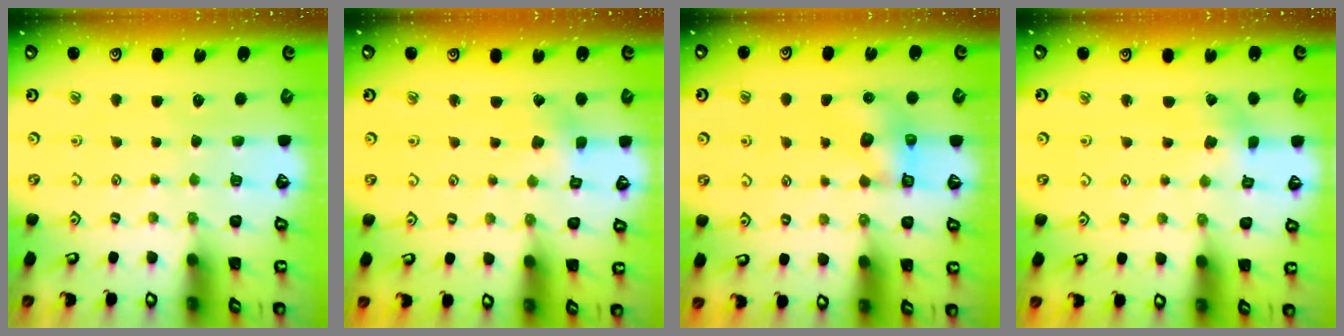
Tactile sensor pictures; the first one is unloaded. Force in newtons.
{"total": 2.2, "press": 2.2, "slide": 0.2}
{"total": 6.8, "press": 6.8, "slide": 0.5}
{"total": 2.7, "press": 2.7, "slide": 0.4}